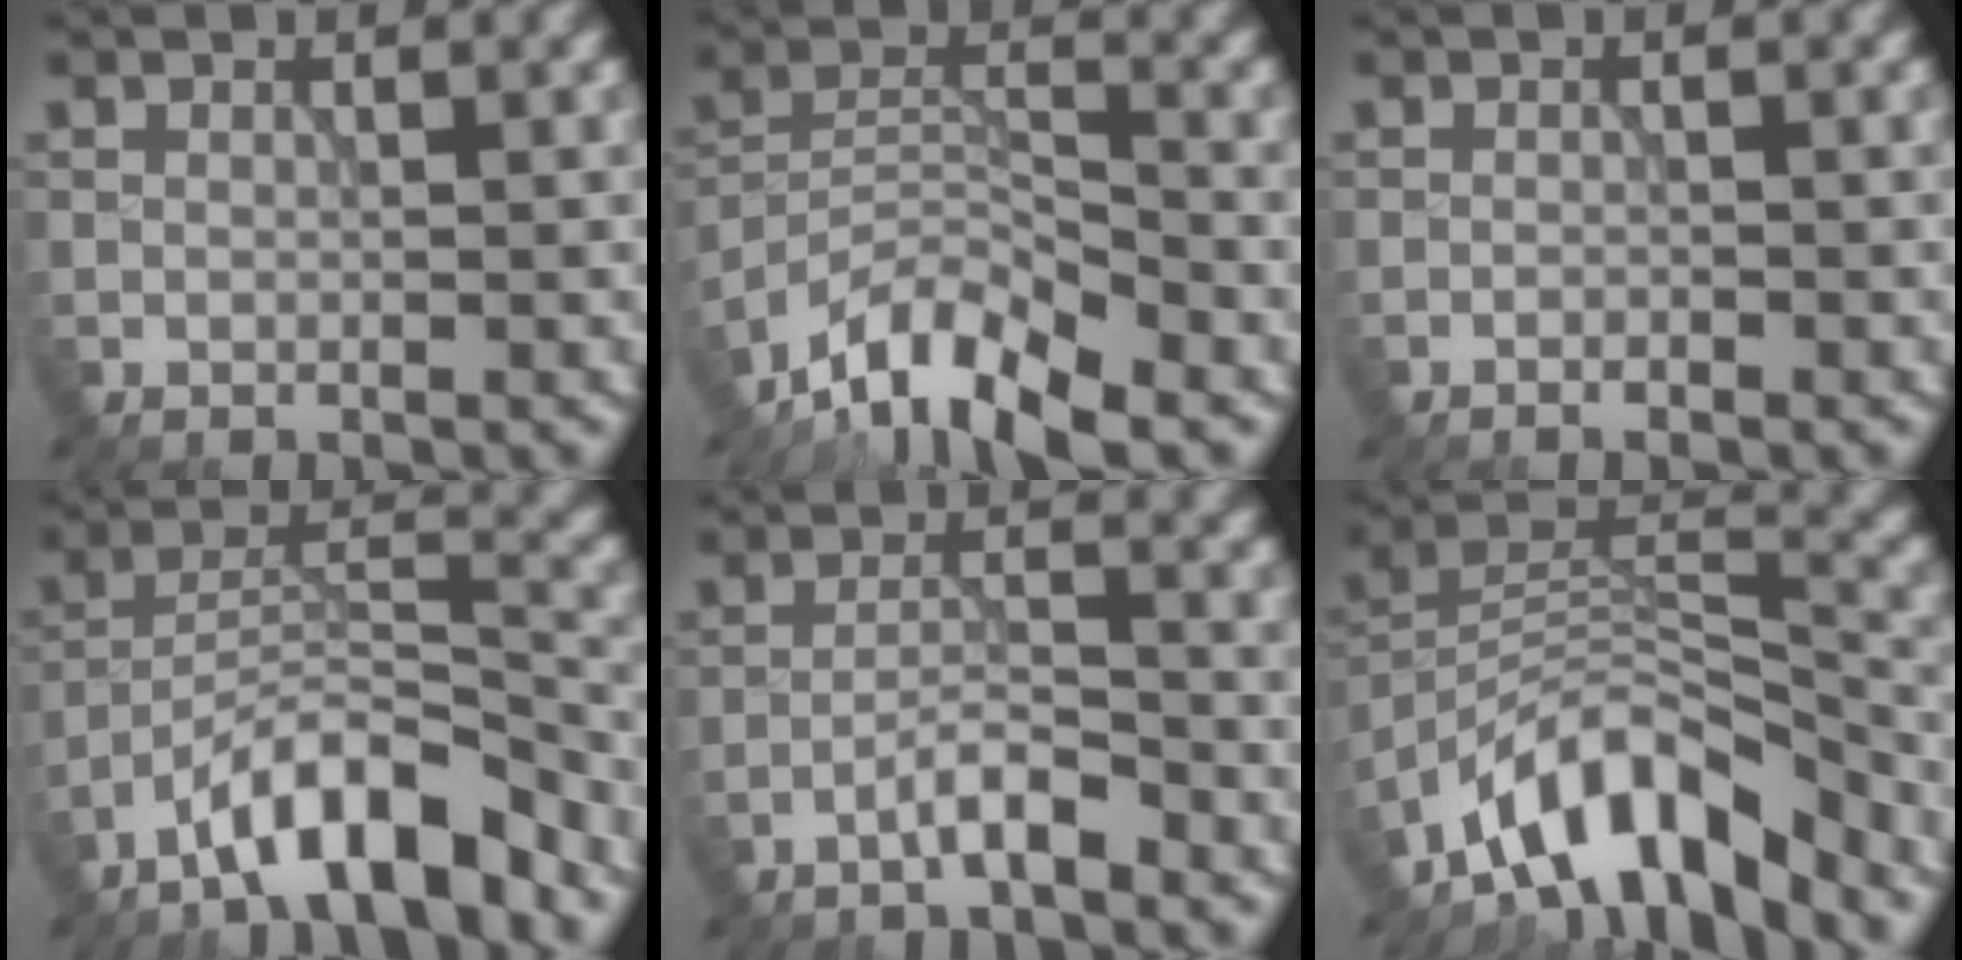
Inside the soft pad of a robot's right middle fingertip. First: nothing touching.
{"total": 8.5, "force": [-6.8, 2.5, 4.5], "torque": [-0.069, -0.001, -0.138]}
{"total": 0.6, "force": [-0.5, 0.1, 0.4], "torque": [-0.003, 0.001, -0.010]}
{"total": 7.7, "force": [-5.7, 1.8, 4.9], "torque": [-0.077, 0.012, -0.101]}
{"total": 2.8, "force": [-2.0, 0.4, 2.0], "torque": [-0.032, 0.012, -0.042]}
{"total": 9.5, "force": [-7.1, 3.3, 5.4], "torque": [-0.077, 0.005, -0.139]}